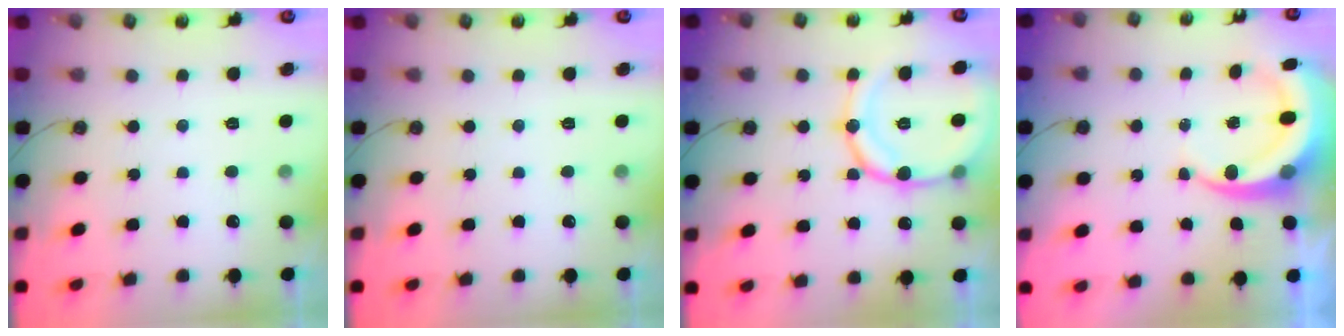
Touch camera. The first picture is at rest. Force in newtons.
{"total": 0.0}
{"total": 16.9, "press": 16.8, "slide": 1.9}
{"total": 8.1, "press": 8.0, "slide": 1.2}